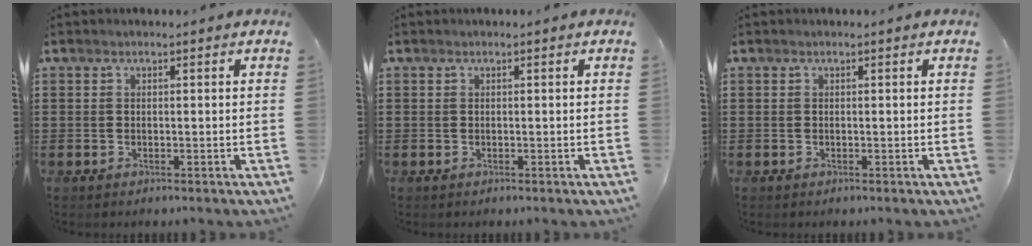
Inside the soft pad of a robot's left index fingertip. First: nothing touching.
{"total": 0.0}
{"total": 0.0}